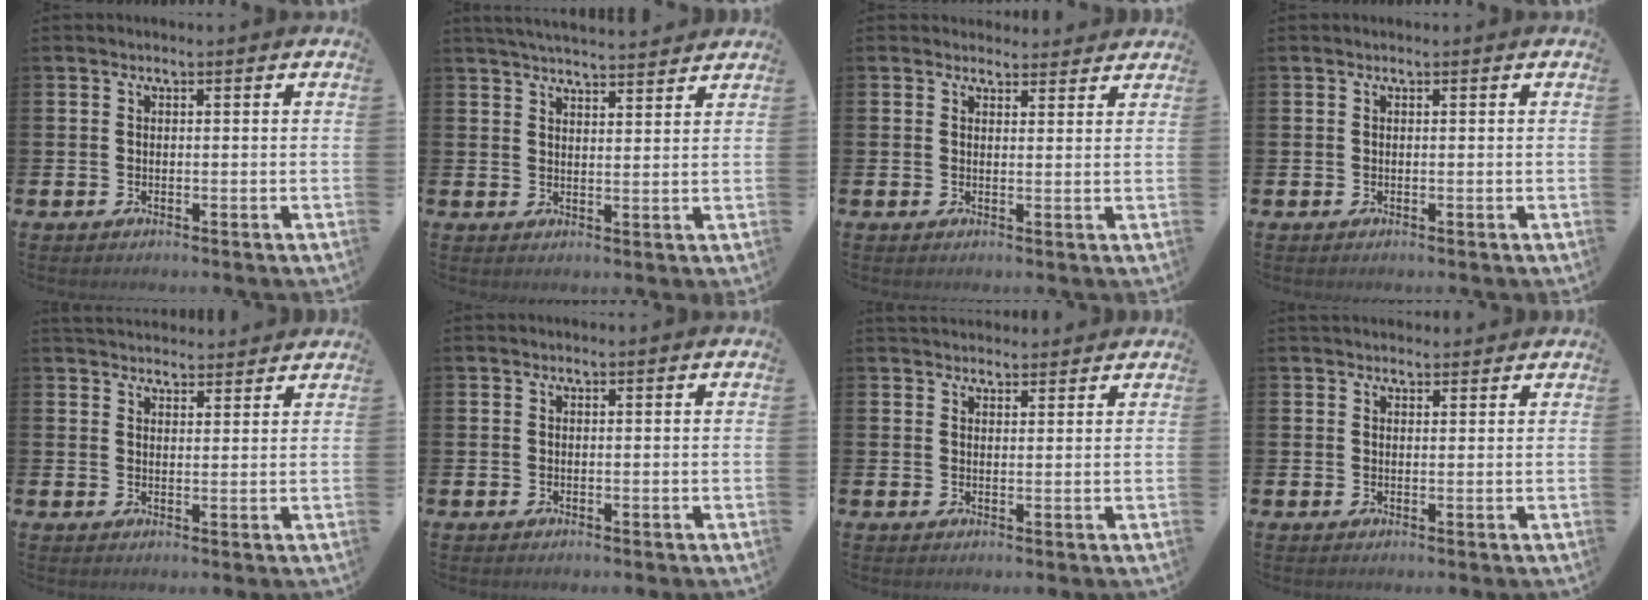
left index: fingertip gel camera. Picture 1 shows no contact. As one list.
[{"total": 4.3, "force": [4.3, 0.0, 0.4], "torque": [-0.014, -0.024, 0.077]}, {"total": 2.4, "force": [2.2, 0.7, -0.2], "torque": [0.005, -0.010, 0.040]}, {"total": 0.0}, {"total": 3.4, "force": [3.3, 0.7, 0.0], "torque": [-0.010, -0.013, 0.062]}, {"total": 0.0}, {"total": 2.4, "force": [2.3, 0.6, -0.1], "torque": [0.004, -0.010, 0.042]}, {"total": 1.9, "force": [1.8, 0.6, 0.0], "torque": [0.003, -0.004, 0.032]}]